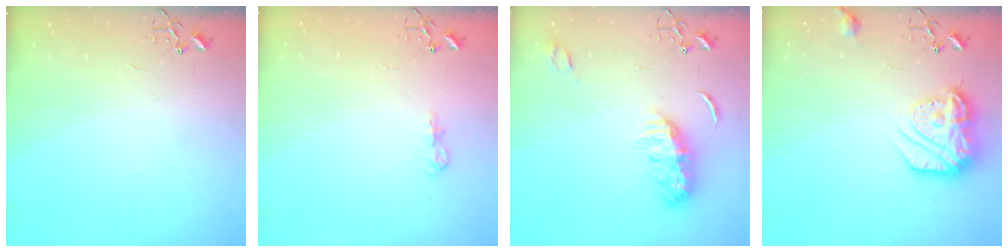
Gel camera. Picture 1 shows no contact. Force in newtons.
{"total": 7.9, "press": 7.9, "slide": 0.9}
{"total": 9.4, "press": 9.4, "slide": 0.4}
{"total": 17.2, "press": 17.2, "slide": 1.1}